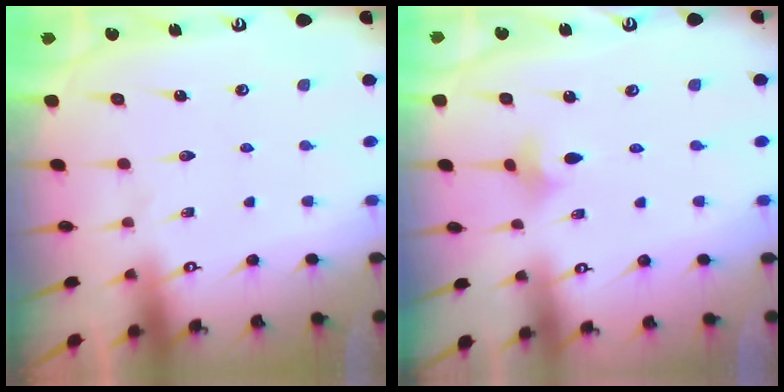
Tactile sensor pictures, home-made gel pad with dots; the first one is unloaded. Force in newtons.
{"total": 2.7, "press": 2.6, "slide": 0.7}